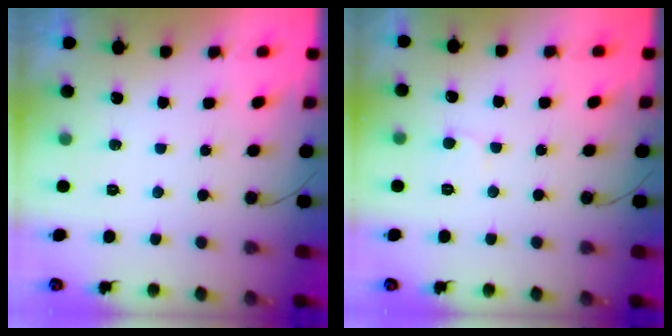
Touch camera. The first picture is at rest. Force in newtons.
{"total": 5.1, "press": 5.1, "slide": 0.5}